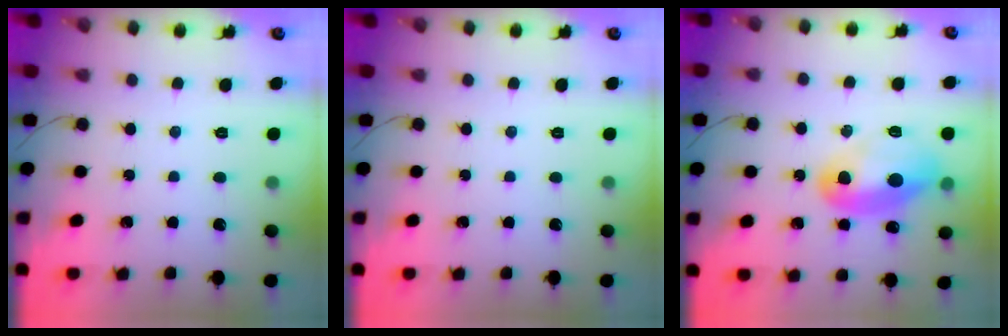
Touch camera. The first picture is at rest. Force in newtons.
{"total": 0.0}
{"total": 17.6, "press": 14.3, "slide": 10.2}